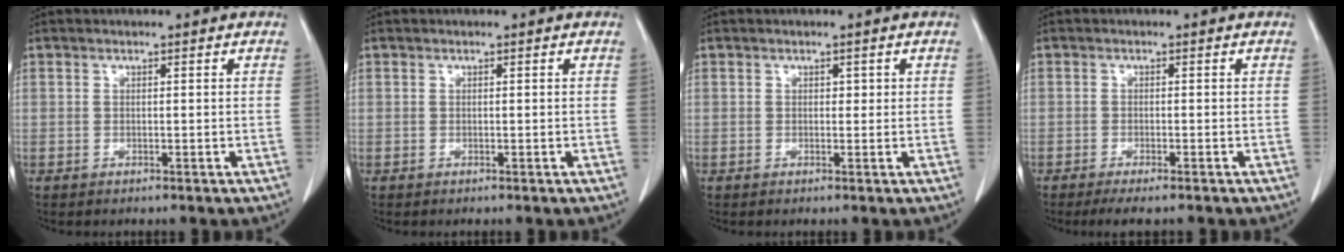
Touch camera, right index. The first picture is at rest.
{"total": 0.0}
{"total": 0.8, "force": [0.3, 0.6, 0.5], "torque": [0.001, 0.003, 0.002]}
{"total": 4.3, "force": [-3.5, 0.8, 2.4], "torque": [-0.029, -0.008, -0.050]}